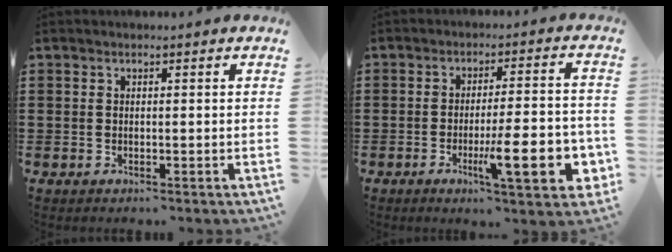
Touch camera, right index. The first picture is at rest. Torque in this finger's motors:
{"motor_torque": [0.68, -0.19, 0.81, 0.21]}